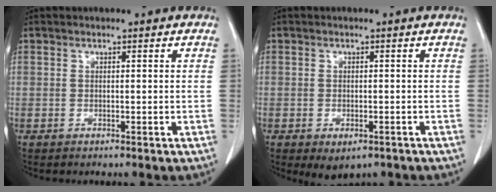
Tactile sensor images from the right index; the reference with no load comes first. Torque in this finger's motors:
{"motor_torque": [0.46, -0.42, 0.18, 0.04]}